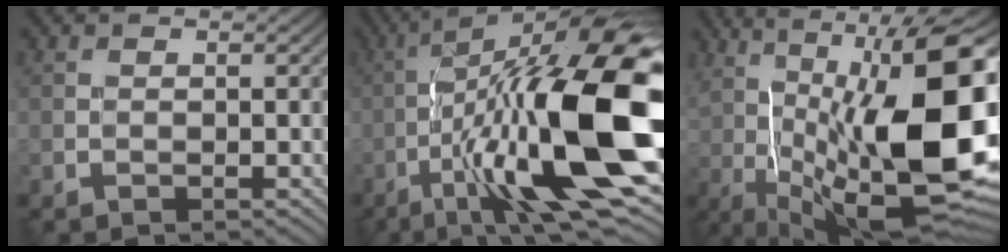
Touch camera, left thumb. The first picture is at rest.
{"total": 19.6, "force": [-4.0, 5.6, 18.4], "torque": [-0.323, 0.011, -0.065]}
{"total": 20.0, "force": [0.9, 8.0, 18.3], "torque": [-0.272, 0.022, 0.016]}